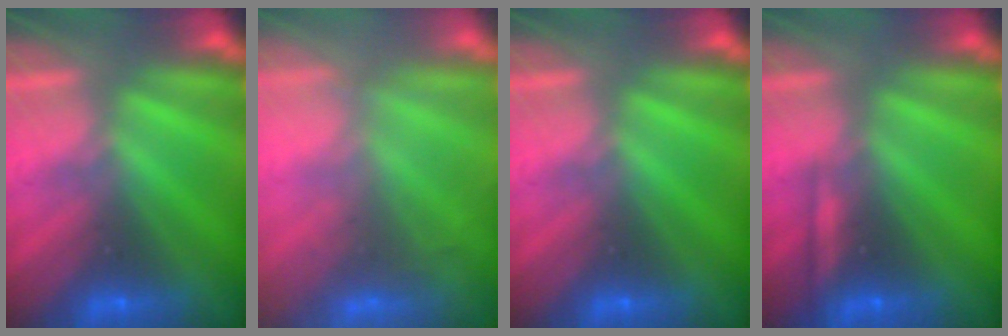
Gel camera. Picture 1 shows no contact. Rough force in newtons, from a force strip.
{"total": 7.5}
{"total": 0.0}
{"total": 2.3}